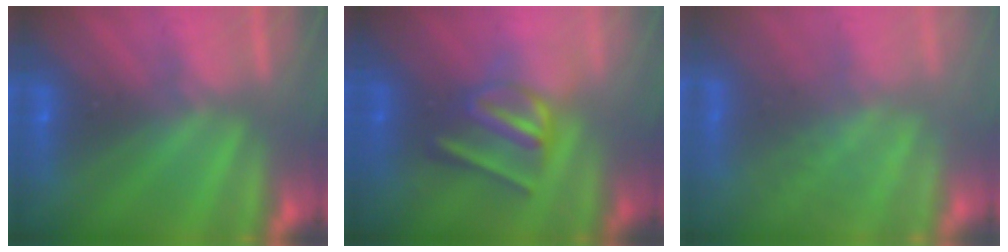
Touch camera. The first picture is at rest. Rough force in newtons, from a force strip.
{"total": 2.9}
{"total": 2.9}